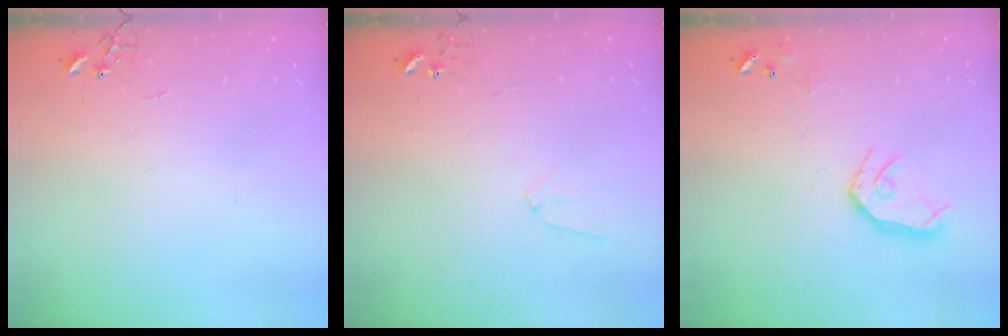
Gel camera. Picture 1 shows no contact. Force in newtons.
{"total": 6.5, "press": 6.5, "slide": 0.6}
{"total": 11.7, "press": 11.6, "slide": 1.2}